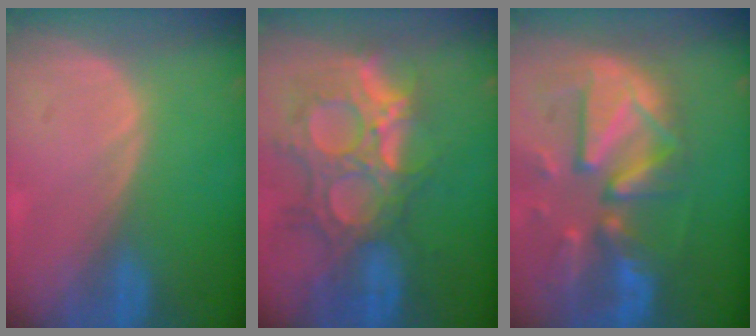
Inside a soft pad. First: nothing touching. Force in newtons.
{"total": 13.3, "press": 11.4, "slide": 6.9}
{"total": 12.6, "press": 11.0, "slide": 6.2}